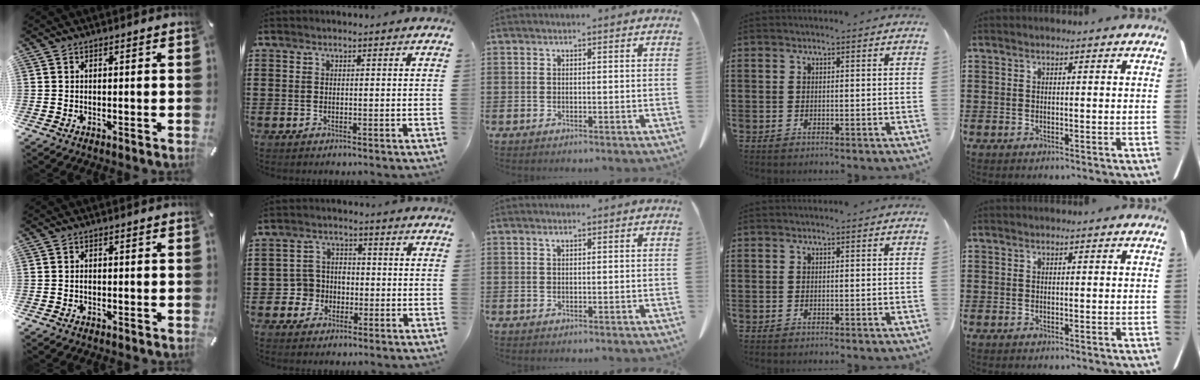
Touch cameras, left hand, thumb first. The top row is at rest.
{"thumb": {"total": 0.9, "force": [-0.4, 0.6, 0.6], "torque": [-0.011, 0.001, -0.009]}, "index": {"total": 4.3, "force": [-1.7, 3.8, 0.8], "torque": [-0.037, 0.007, -0.038]}, "middle": {"total": 0.7, "force": [0.4, 0.1, 0.5], "torque": [-0.004, -0.003, 0.006]}}